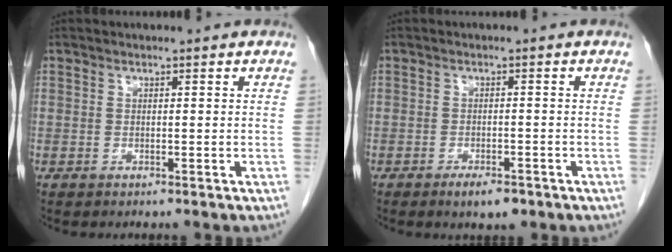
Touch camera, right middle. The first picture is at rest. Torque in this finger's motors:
{"motor_torque": [0.31, -0.09, 0.03, 0.01]}